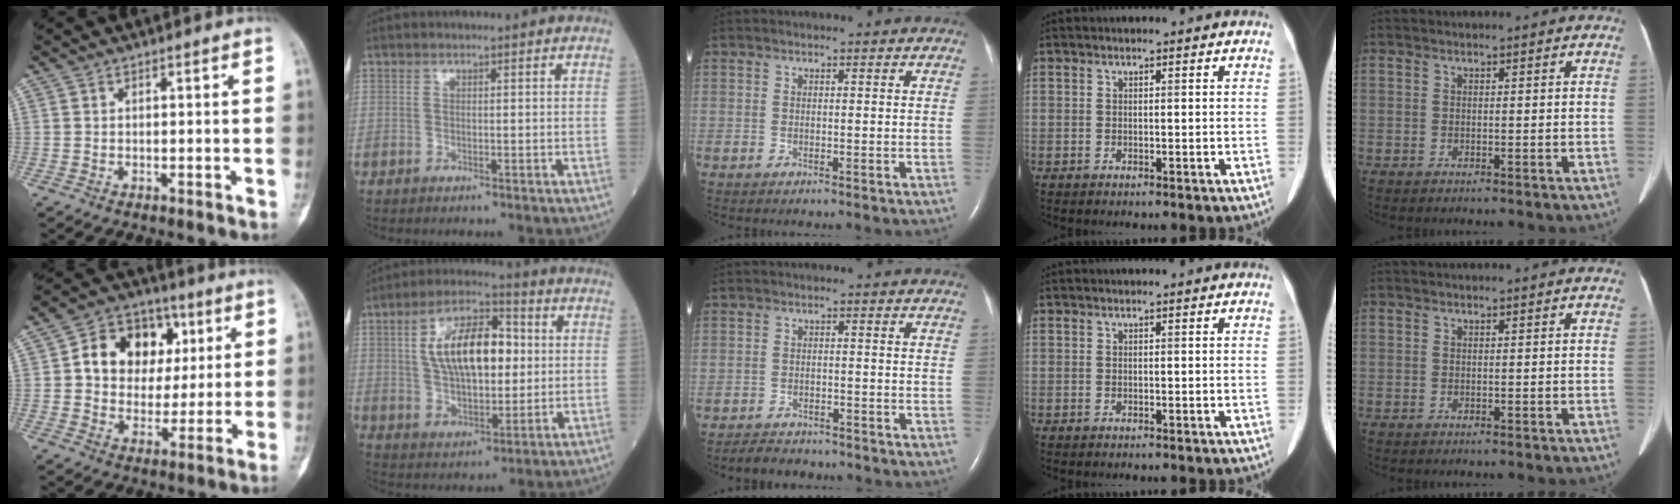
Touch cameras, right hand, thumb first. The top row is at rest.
{"thumb": {"total": 14.8, "force": [3.8, 11.6, 8.3], "torque": [-0.089, 0.008, 0.059]}, "index": {"total": 14.0, "force": [2.3, 6.2, 12.3], "torque": [-0.225, 0.022, 0.041]}, "middle": {"total": 4.1, "force": [-3.7, 1.6, 0.8], "torque": [-0.019, -0.005, -0.055]}}